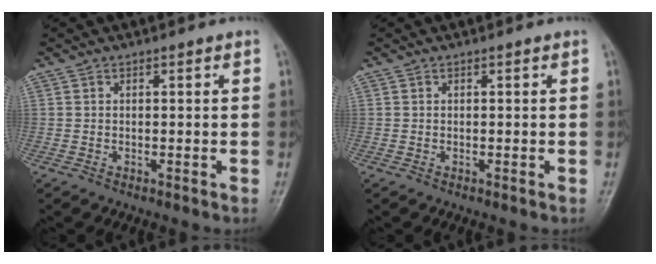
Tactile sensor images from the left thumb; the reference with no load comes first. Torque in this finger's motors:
{"motor_torque": [-0.38, -0.06, -0.03, -0.12, -0.06]}